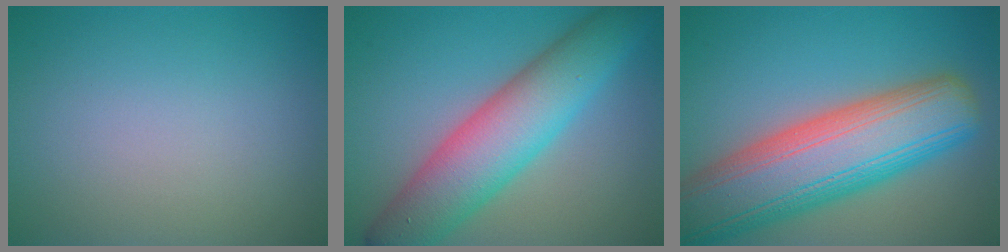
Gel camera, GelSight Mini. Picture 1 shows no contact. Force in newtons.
{"total": 8.7, "press": 8.7, "slide": 0.4}
{"total": 12.9, "press": 12.9, "slide": 0.8}